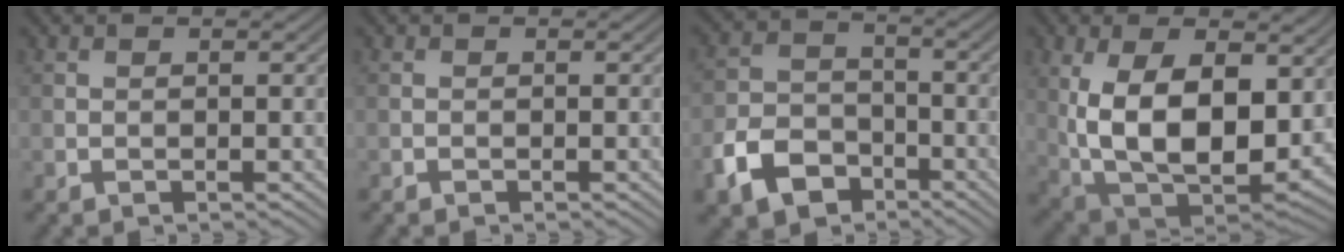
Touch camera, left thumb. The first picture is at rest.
{"total": 0.0}
{"total": 8.3, "force": [-4.7, 5.5, 4.1], "torque": [-0.096, -0.010, -0.102]}
{"total": 16.2, "force": [1.9, 9.1, 13.2], "torque": [-0.256, -0.029, 0.050]}